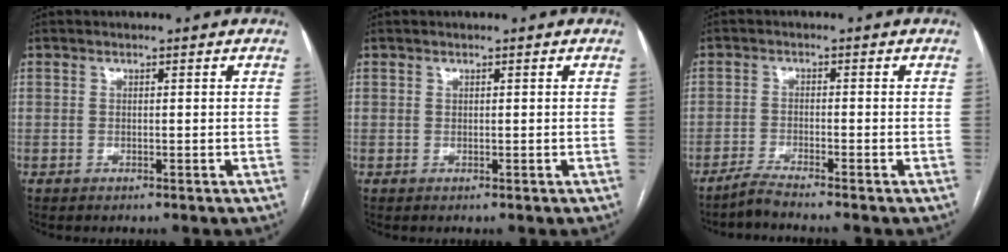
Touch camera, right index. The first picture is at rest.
{"total": 0.0}
{"total": 3.1, "force": [-2.8, -1.0, 0.7], "torque": [-0.021, -0.011, -0.059]}